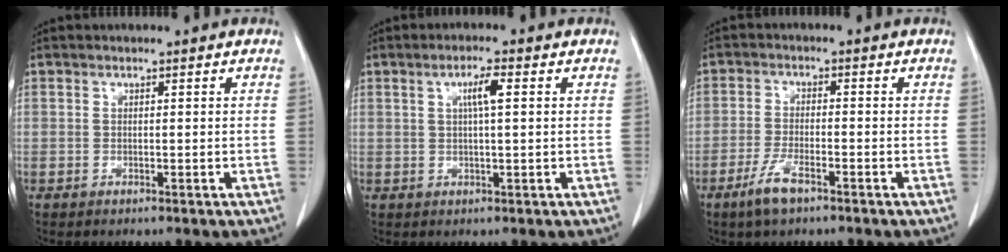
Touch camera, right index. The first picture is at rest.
{"total": 3.4, "force": [0.9, 0.3, 3.2], "torque": [-0.056, 0.005, 0.014]}
{"total": 4.9, "force": [-3.2, 1.1, 3.5], "torque": [-0.077, -0.003, -0.061]}